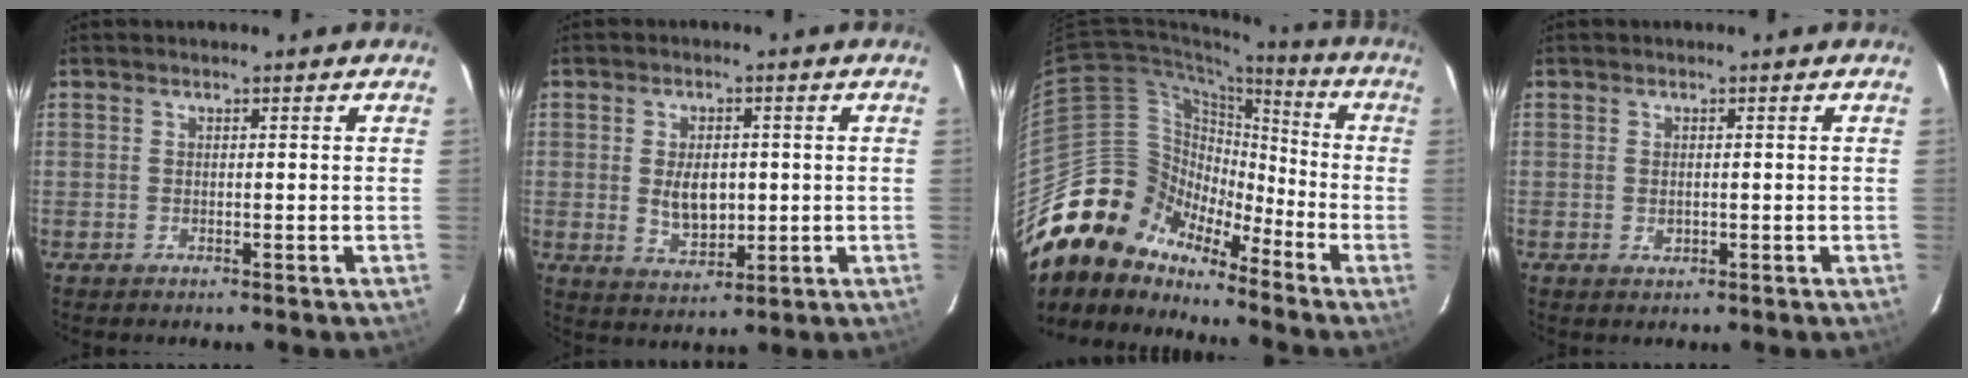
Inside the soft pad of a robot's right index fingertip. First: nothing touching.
{"total": 7.0, "force": [0.1, 4.2, 5.6], "torque": [-0.101, -0.004, 0.010]}
{"total": 15.2, "force": [-12.5, 8.0, 3.1], "torque": [-0.058, 0.043, -0.234]}
{"total": 1.4, "force": [-0.1, 1.1, 0.9], "torque": [-0.014, 0.001, 0.000]}